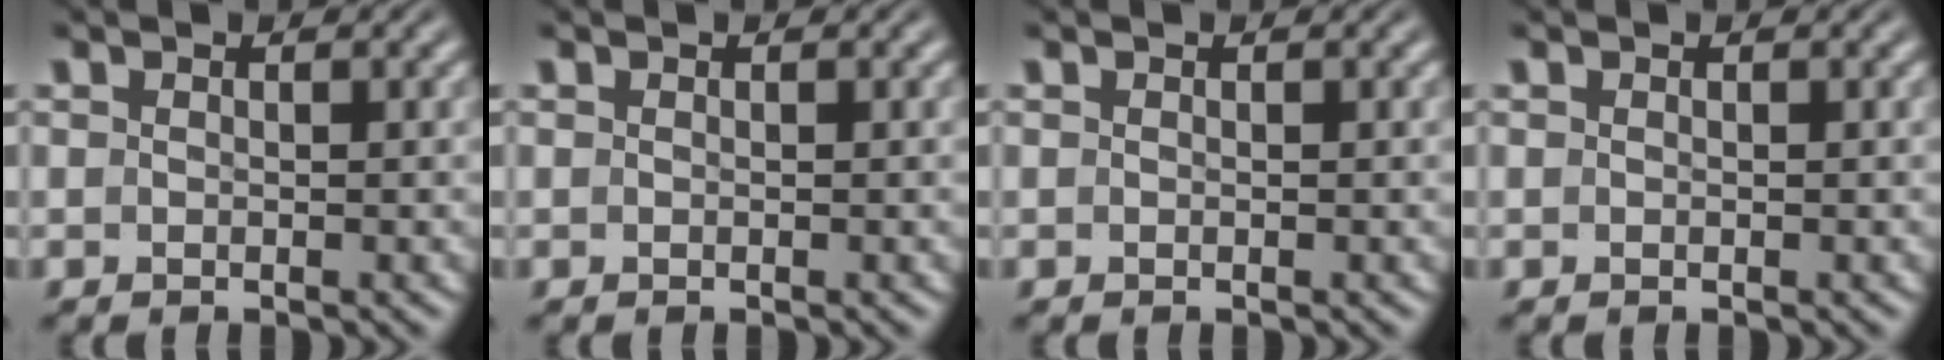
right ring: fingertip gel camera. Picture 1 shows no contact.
{"total": 0.0}
{"total": 0.0}
{"total": 0.0}